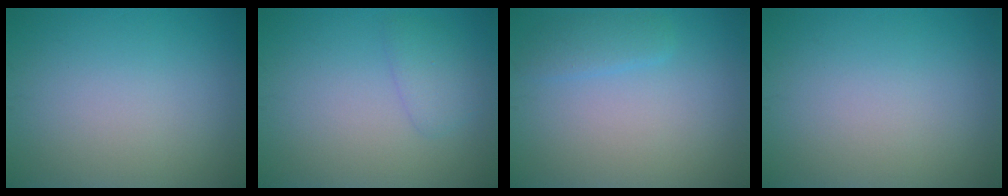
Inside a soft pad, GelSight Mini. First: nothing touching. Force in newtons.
{"total": 1.8, "press": 1.8, "slide": 0.0}
{"total": 1.7, "press": 1.7, "slide": 0.1}
{"total": 0.0}